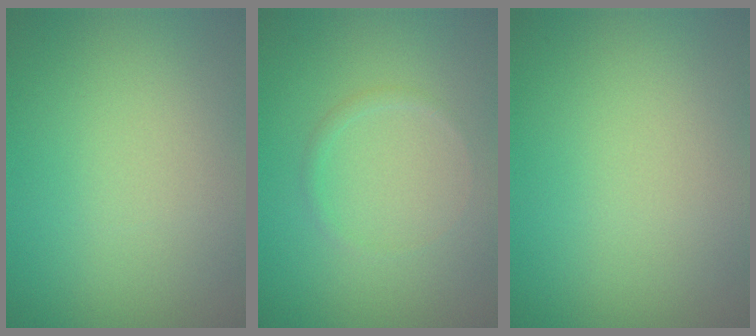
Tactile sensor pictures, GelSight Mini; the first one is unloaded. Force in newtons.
{"total": 0.7, "press": 0.7, "slide": 0.0}
{"total": 0.0}